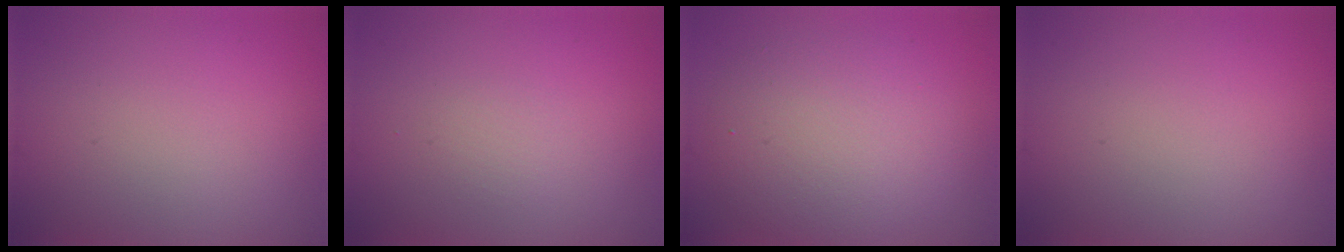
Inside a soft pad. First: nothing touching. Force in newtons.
{"total": 0.7, "press": 0.7, "slide": 0.1}
{"total": 5.3, "press": 5.3, "slide": 0.4}
{"total": 0.0}